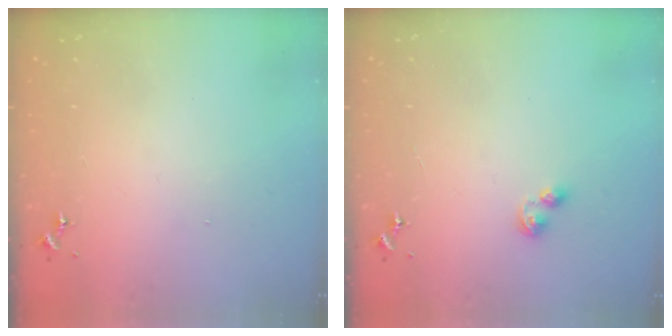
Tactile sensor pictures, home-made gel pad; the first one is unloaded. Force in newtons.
{"total": 4.8, "press": 4.8, "slide": 0.5}